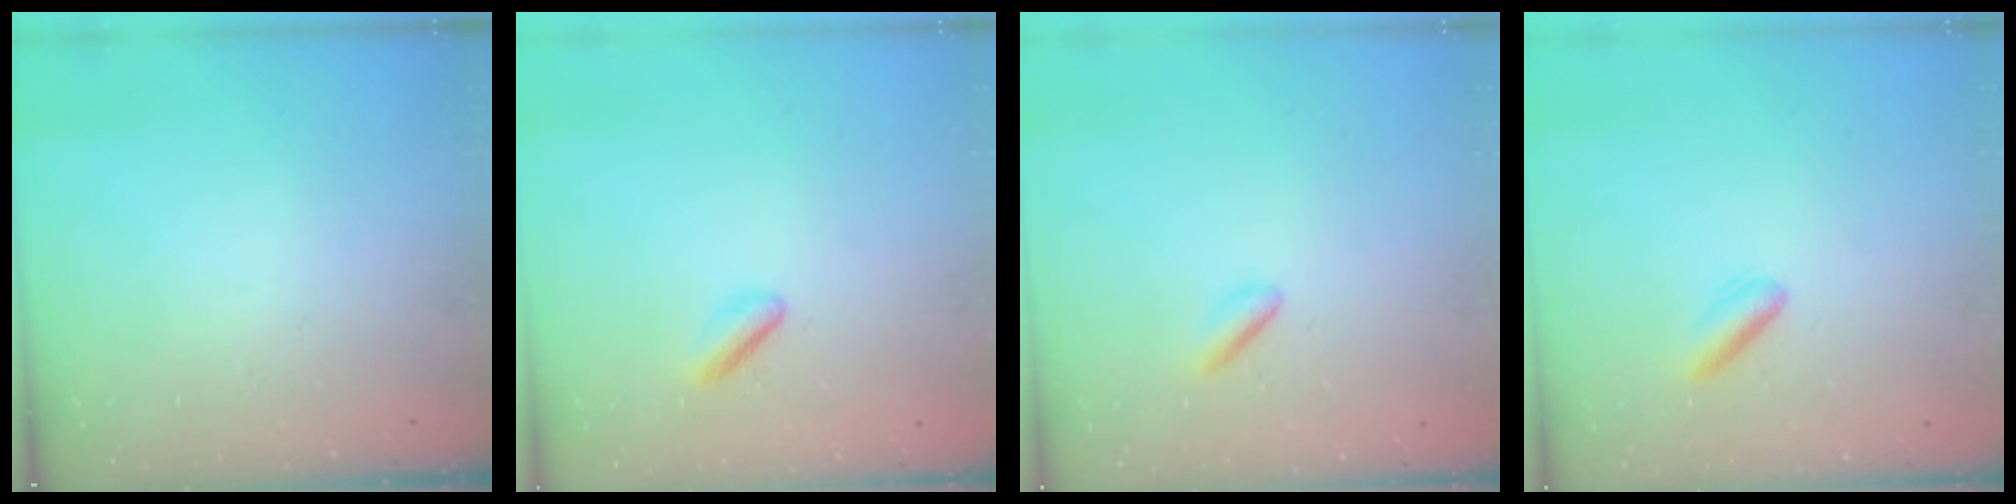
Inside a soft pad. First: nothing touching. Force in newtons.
{"total": 2.1, "press": 1.9, "slide": 0.9}
{"total": 1.8, "press": 1.6, "slide": 0.8}
{"total": 2.7, "press": 2.6, "slide": 0.8}